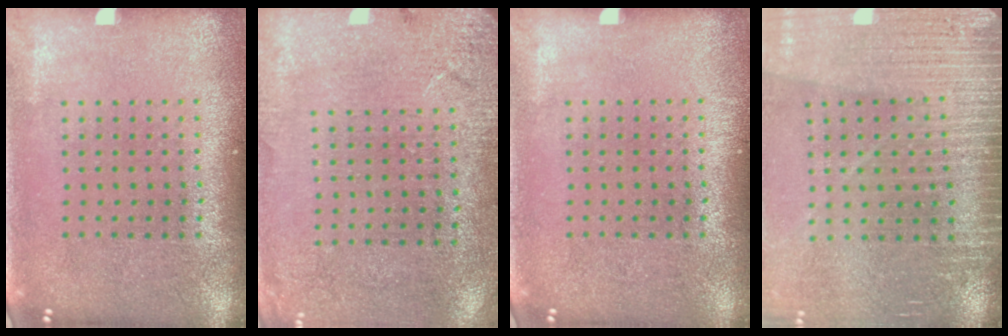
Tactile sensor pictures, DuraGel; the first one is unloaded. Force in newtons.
{"total": 2.6, "press": 2.5, "slide": 0.8}
{"total": 0.0}
{"total": 3.5, "press": 3.4, "slide": 0.3}